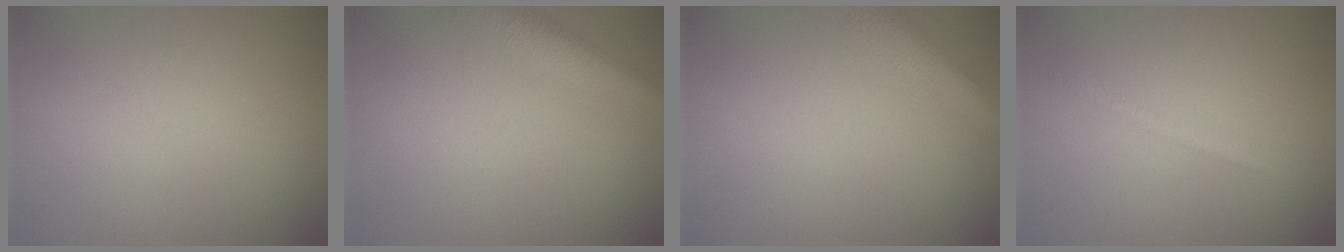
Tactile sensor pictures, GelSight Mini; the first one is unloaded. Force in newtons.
{"total": 3.6, "press": 3.6, "slide": 0.3}
{"total": 4.4, "press": 4.4, "slide": 0.2}
{"total": 0.8, "press": 0.8, "slide": 0.1}